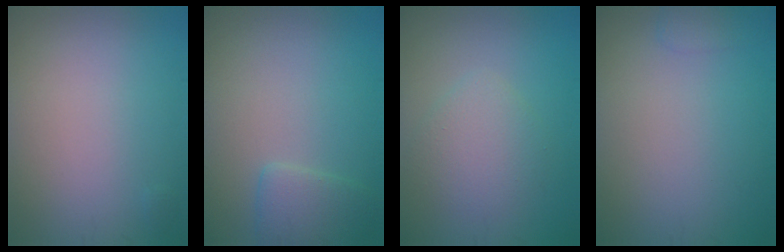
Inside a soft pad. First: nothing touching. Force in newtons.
{"total": 2.2, "press": 2.1, "slide": 0.2}
{"total": 2.9, "press": 2.9, "slide": 0.2}
{"total": 1.1, "press": 1.1, "slide": 0.1}